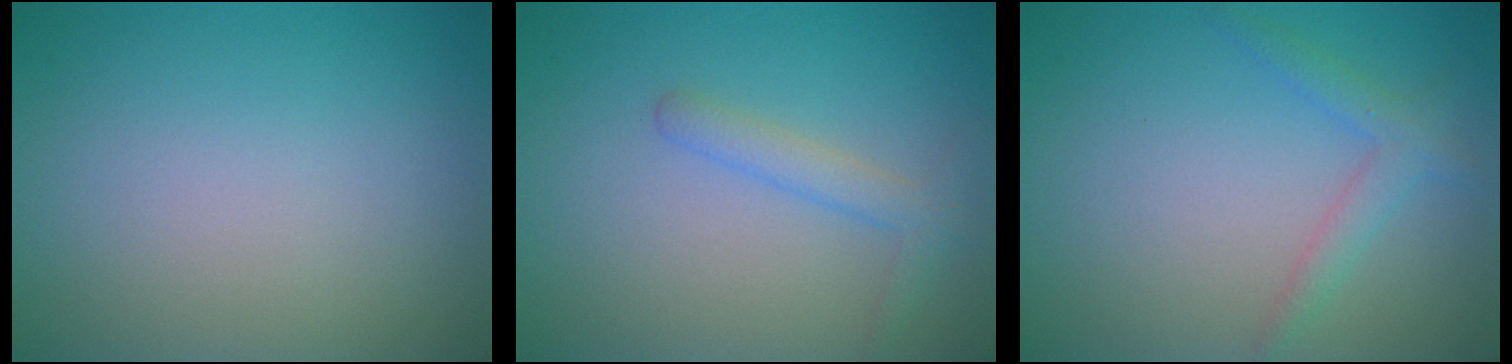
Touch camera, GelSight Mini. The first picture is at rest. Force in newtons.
{"total": 2.0, "press": 1.9, "slide": 0.1}
{"total": 2.0, "press": 2.0, "slide": 0.1}